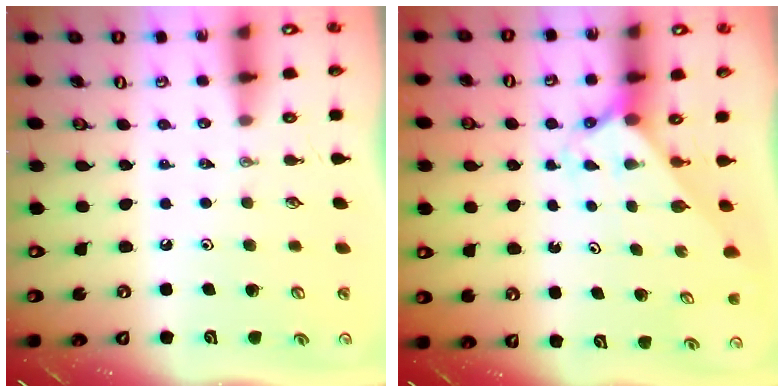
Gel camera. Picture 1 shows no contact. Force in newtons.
{"total": 1.9, "press": 1.9, "slide": 0.1}